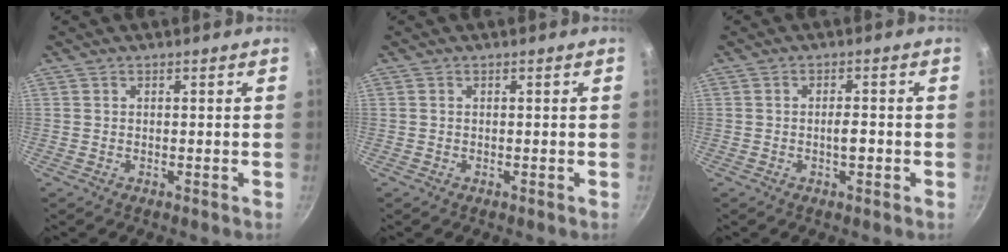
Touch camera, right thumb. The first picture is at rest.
{"total": 0.0}
{"total": 2.9, "force": [-0.8, 1.1, 2.6], "torque": [-0.034, 0.009, -0.013]}